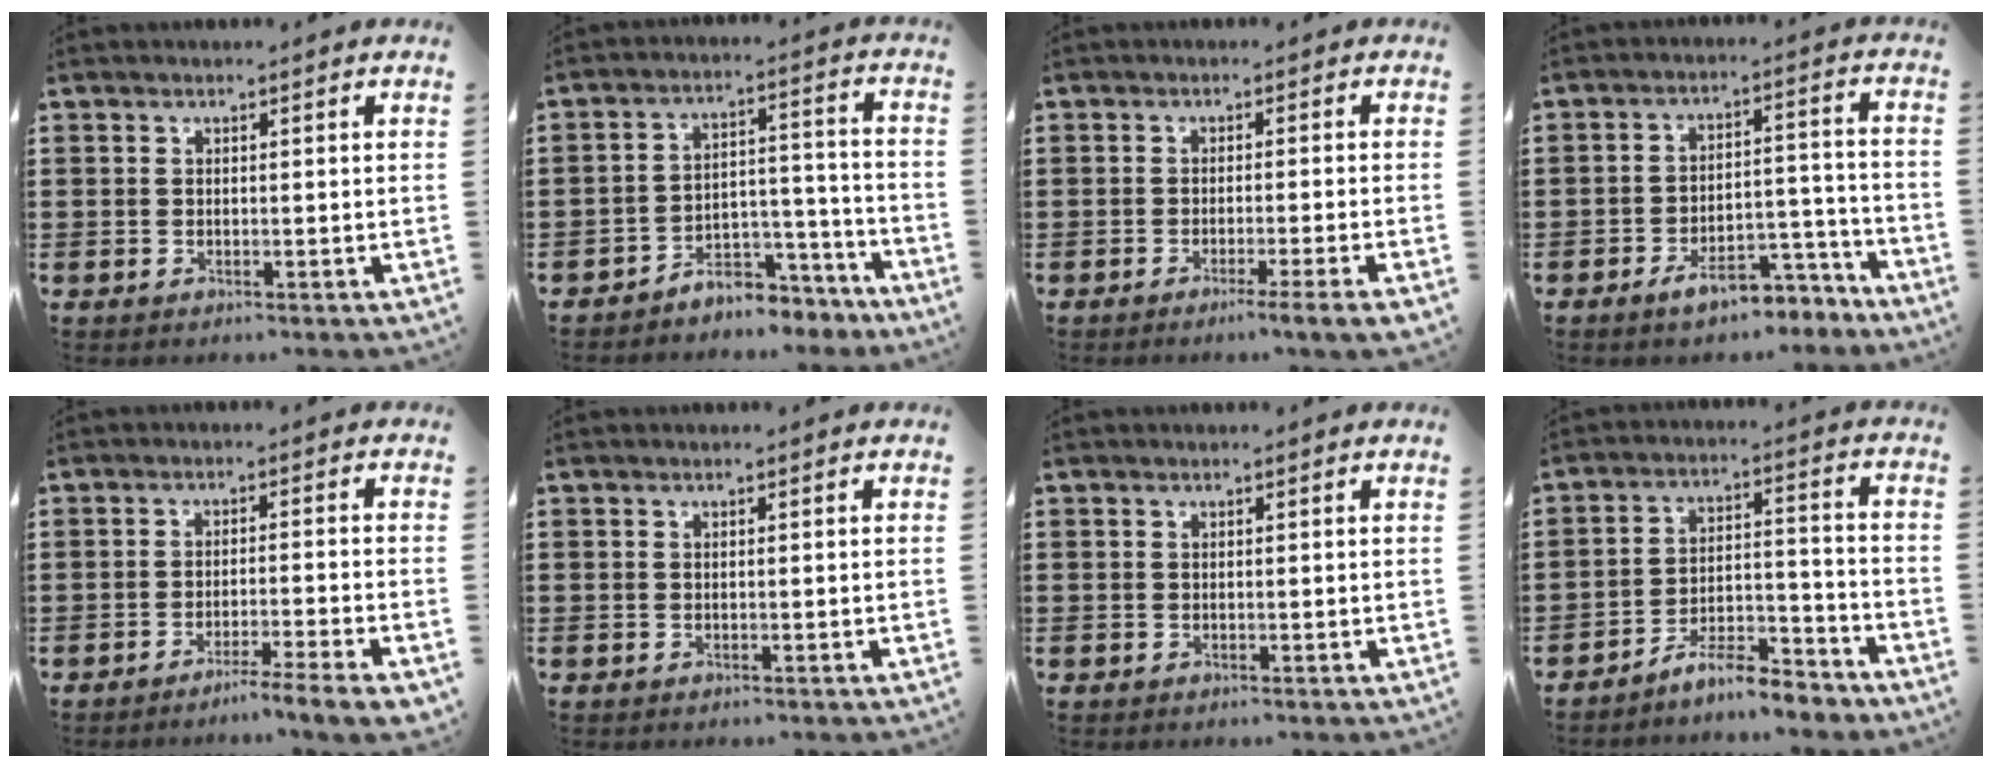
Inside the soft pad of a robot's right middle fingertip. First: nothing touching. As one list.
[{"total": 5.4, "force": [-5.1, 1.6, 0.7], "torque": [-0.014, 0.019, -0.101]}, {"total": 3.0, "force": [-2.1, -0.7, 2.0], "torque": [-0.030, -0.013, -0.037]}, {"total": 6.8, "force": [-5.7, 1.8, 3.2], "torque": [-0.044, 0.017, -0.103]}, {"total": 4.0, "force": [-3.4, -0.7, 2.0], "torque": [-0.031, -0.012, -0.064]}, {"total": 0.0}, {"total": 0.0}, {"total": 7.3, "force": [-6.9, 1.0, 2.2], "torque": [-0.036, 0.016, -0.131]}]